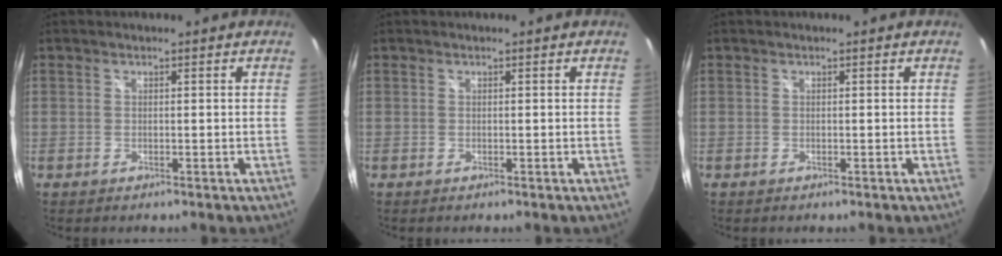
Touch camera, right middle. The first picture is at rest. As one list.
[{"total": 0.0}, {"total": 0.0}]